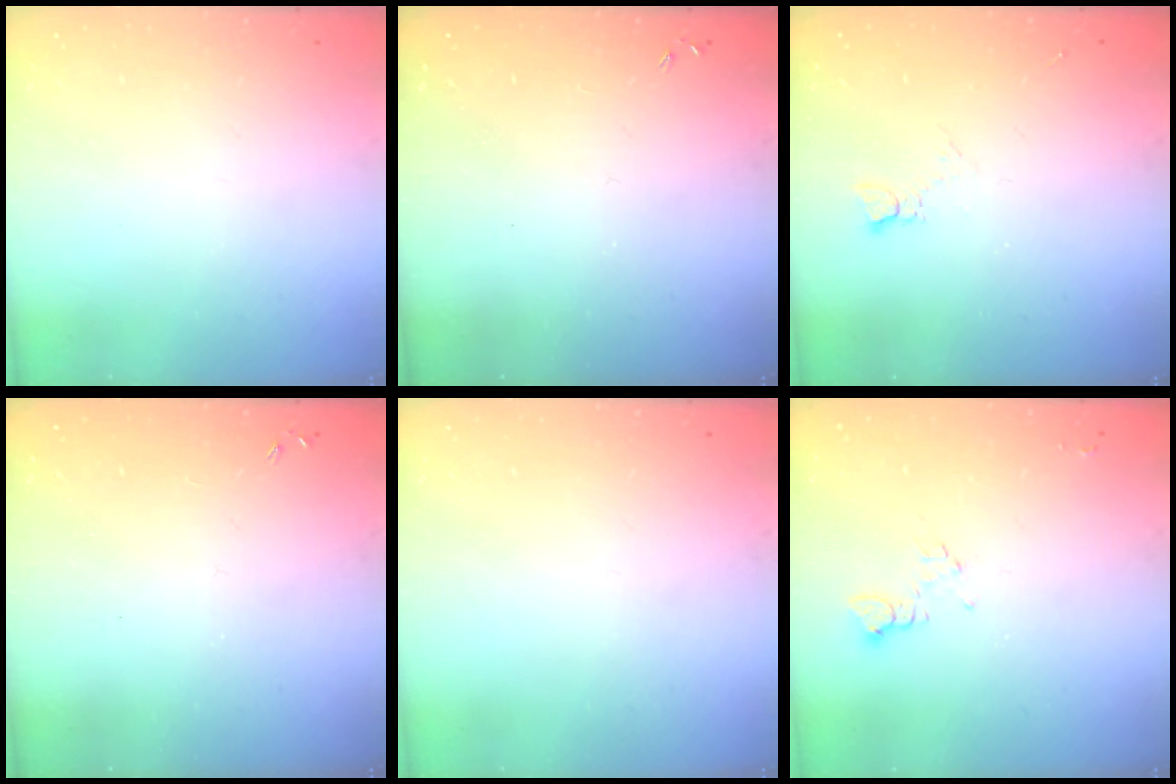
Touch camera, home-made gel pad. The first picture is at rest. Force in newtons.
{"total": 0.0}
{"total": 2.5, "press": 2.5, "slide": 0.4}
{"total": 0.0}
{"total": 0.0}
{"total": 5.9, "press": 5.9, "slide": 0.8}